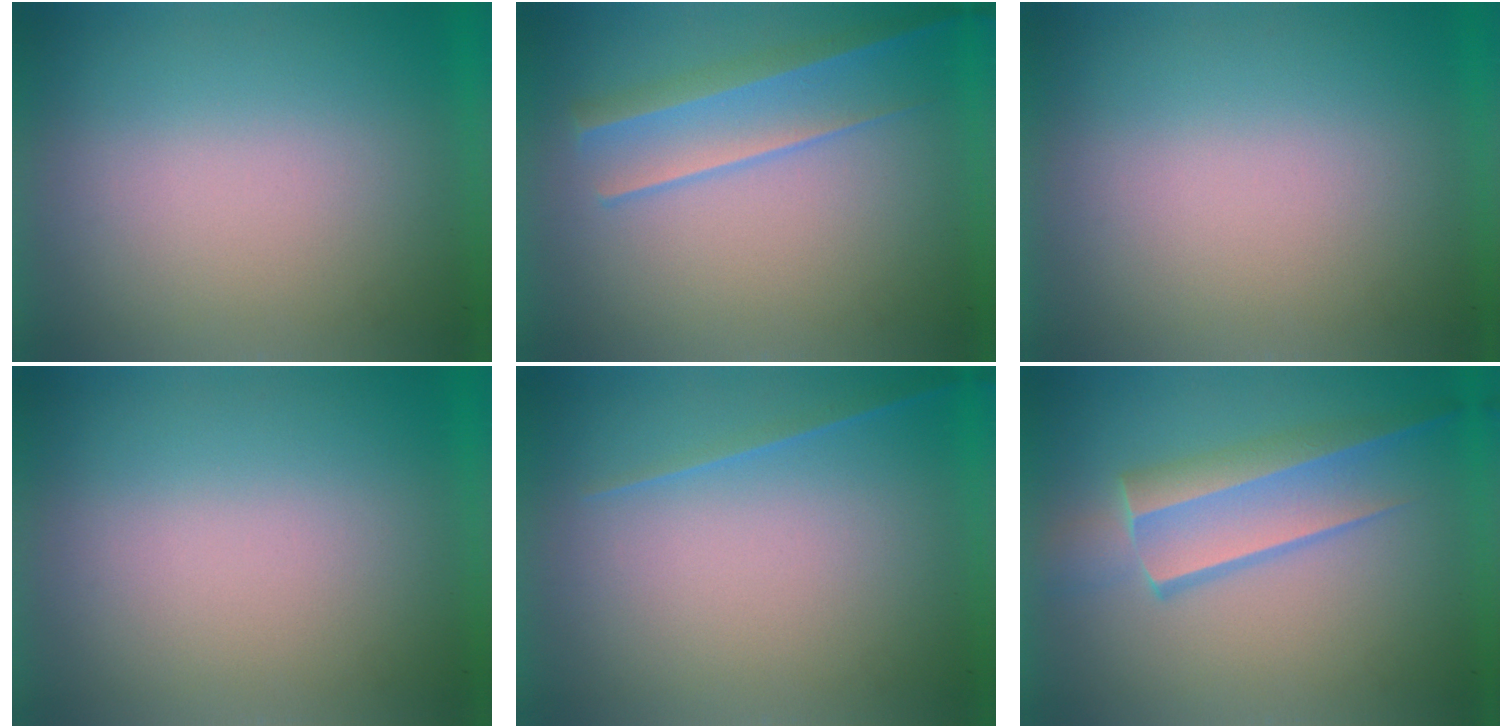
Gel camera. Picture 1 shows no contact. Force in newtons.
{"total": 2.1}
{"total": 0.0}
{"total": 0.0}
{"total": 1.1}
{"total": 3.1}